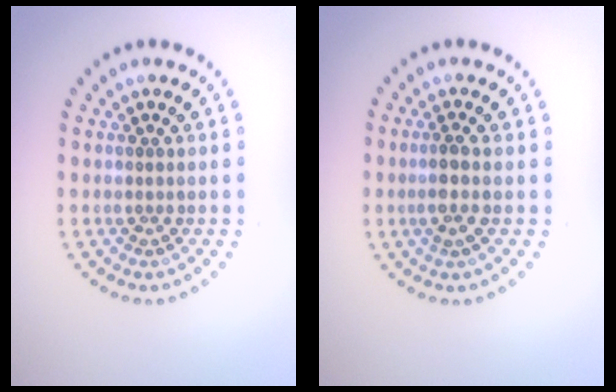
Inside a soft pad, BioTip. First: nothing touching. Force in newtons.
{"total": 1.8, "press": 1.6, "slide": 0.9}